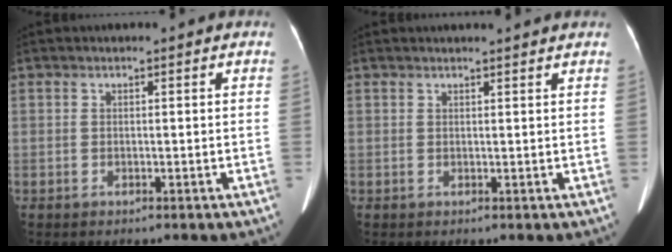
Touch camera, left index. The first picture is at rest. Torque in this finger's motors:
{"motor_torque": [0.61, -0.72, 0.00, 0.00]}